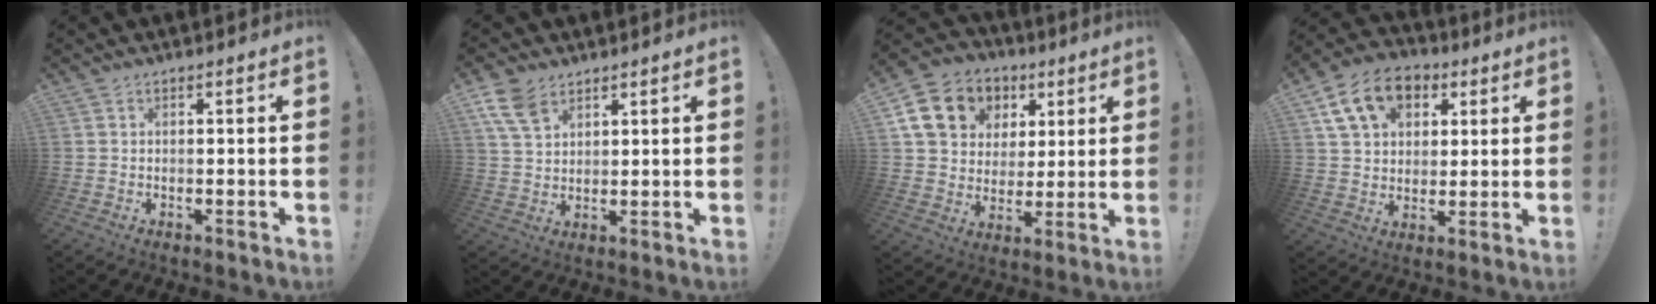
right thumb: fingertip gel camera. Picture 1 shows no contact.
{"total": 8.3, "force": [5.1, 5.0, 4.3], "torque": [-0.091, -0.016, 0.102]}
{"total": 15.8, "force": [6.1, 12.9, 6.9], "torque": [-0.096, -0.020, 0.133]}
{"total": 14.7, "force": [6.4, 10.6, 7.9], "torque": [-0.125, -0.018, 0.125]}